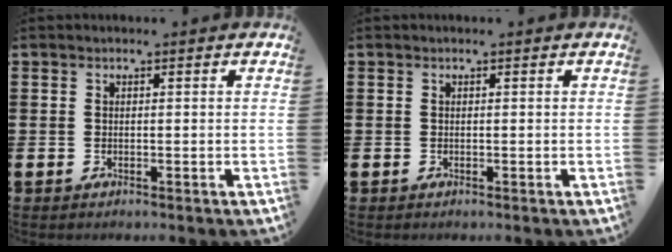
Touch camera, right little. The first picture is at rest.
{"total": 0.0}